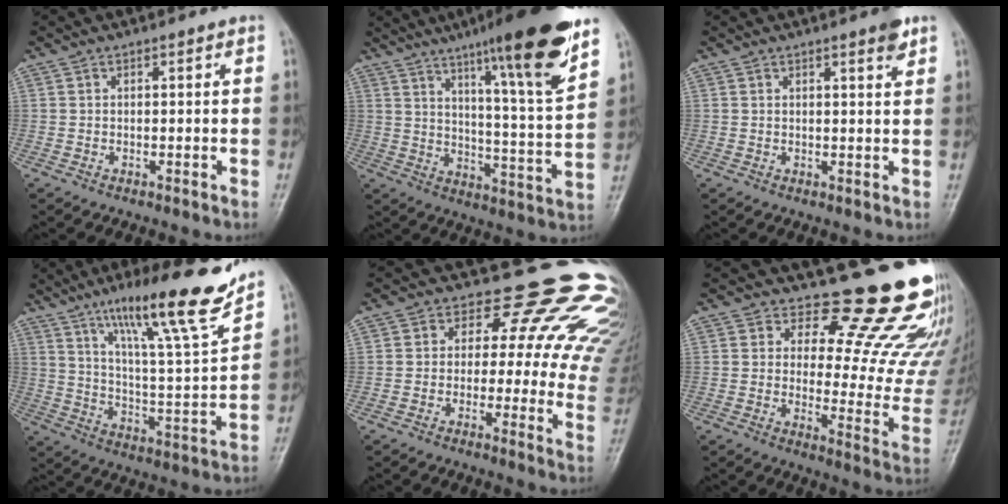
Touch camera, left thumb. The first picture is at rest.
{"total": 20.2, "force": [12.8, 1.9, 15.5], "torque": [-0.204, -0.061, 0.195]}
{"total": 2.6, "force": [1.7, 0.4, 1.9], "torque": [-0.016, -0.010, 0.021]}
{"total": 19.4, "force": [13.7, 2.0, 13.6], "torque": [-0.189, -0.074, 0.222]}
{"total": 20.4, "force": [12.5, 10.5, 12.2], "torque": [-0.092, -0.042, 0.115]}
{"total": 20.8, "force": [16.9, 7.3, 9.7], "torque": [-0.064, -0.139, 0.197]}